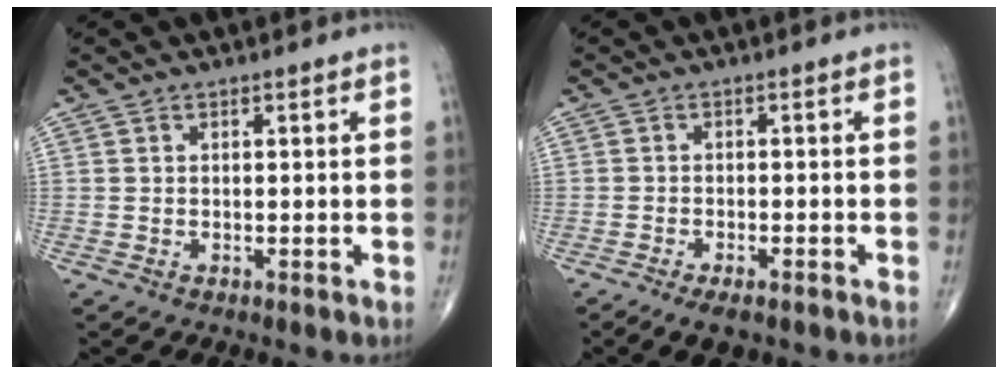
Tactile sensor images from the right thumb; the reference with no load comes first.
{"total": 3.9, "force": [-2.8, 1.5, 2.3], "torque": [-0.039, 0.004, -0.044]}